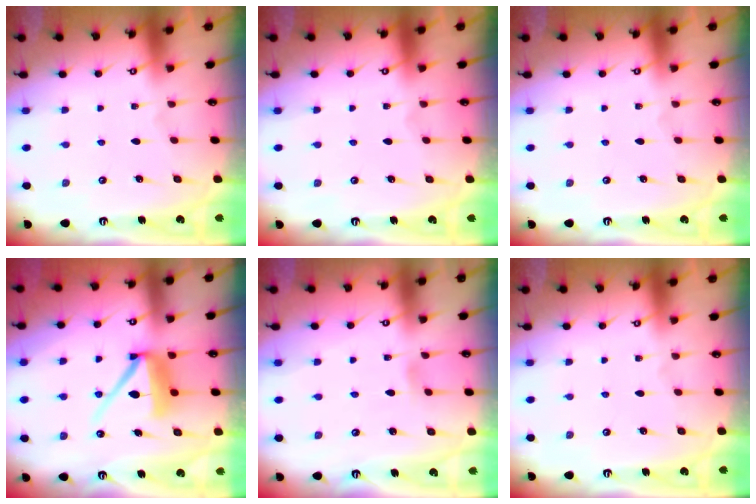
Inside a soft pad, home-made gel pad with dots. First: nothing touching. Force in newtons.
{"total": 0.0}
{"total": 0.0}
{"total": 10.3, "press": 10.2, "slide": 1.1}
{"total": 2.8, "press": 2.7, "slide": 0.5}
{"total": 0.0}